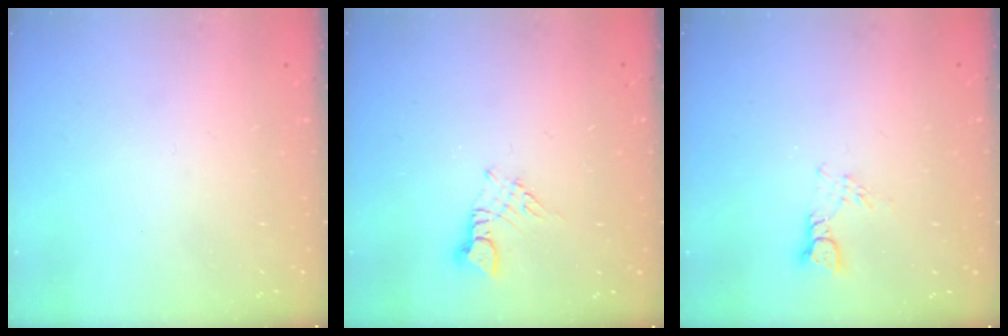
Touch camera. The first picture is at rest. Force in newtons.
{"total": 2.5, "press": 2.5, "slide": 0.3}
{"total": 3.9, "press": 3.9, "slide": 0.3}